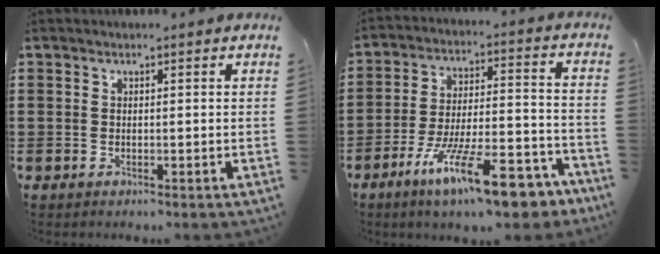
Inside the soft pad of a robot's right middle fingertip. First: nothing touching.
{"total": 15.5, "force": [-10.8, 3.3, 10.7], "torque": [-0.171, 0.041, -0.184]}